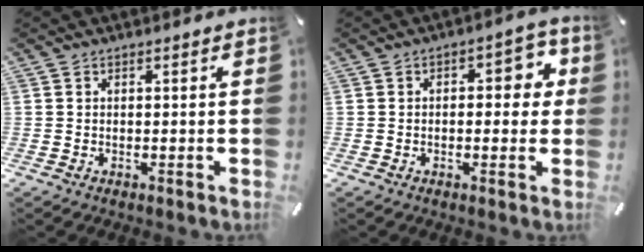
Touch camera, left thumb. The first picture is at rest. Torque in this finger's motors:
{"motor_torque": [-0.02, -0.03, -0.13, 0.13, 0.09]}